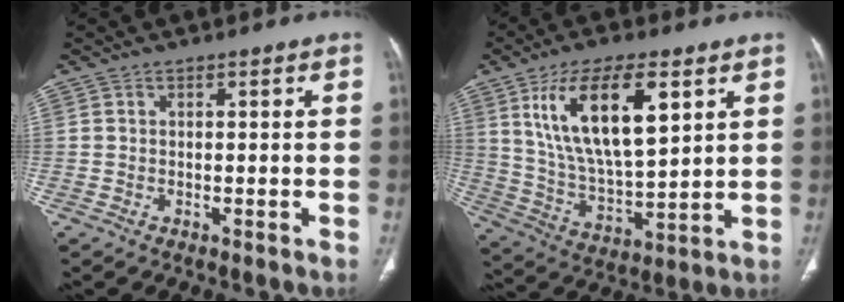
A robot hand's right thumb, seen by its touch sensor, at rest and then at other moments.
{"total": 18.7, "force": [7.4, 7.7, 15.4], "torque": [-0.263, -0.027, 0.143]}